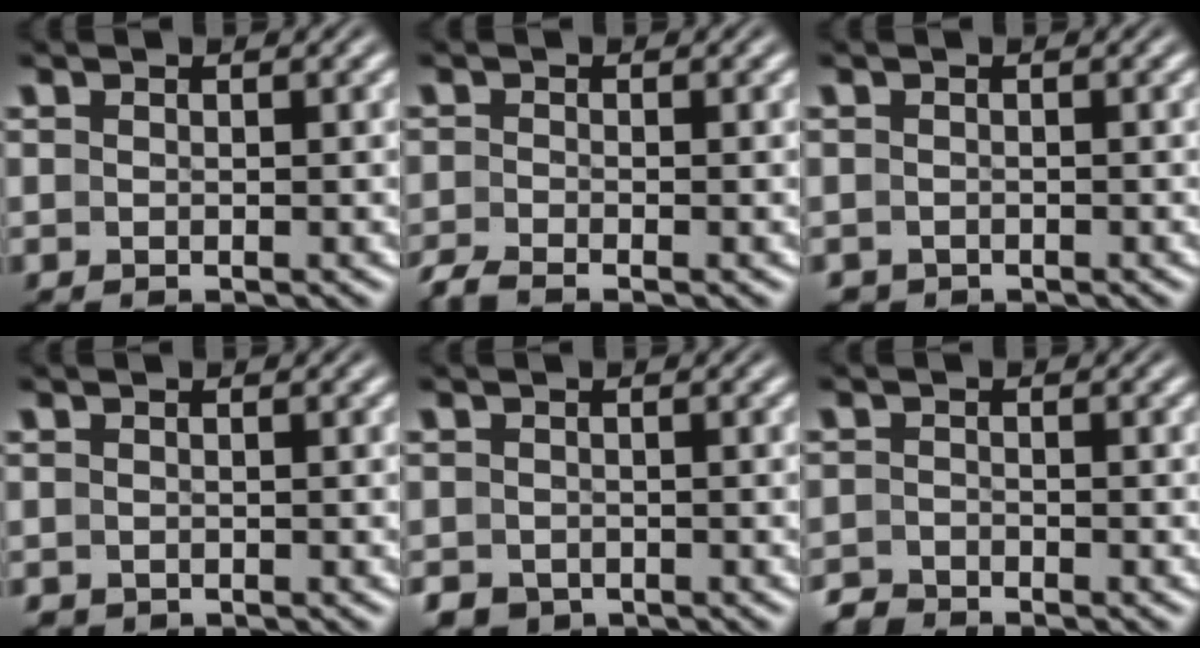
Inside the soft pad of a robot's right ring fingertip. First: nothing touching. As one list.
[{"total": 2.2, "force": [-1.9, 0.7, 0.7], "torque": [-0.015, -0.006, -0.033]}, {"total": 1.8, "force": [-1.4, 1.1, 0.1], "torque": [-0.012, -0.019, -0.016]}, {"total": 1.6, "force": [-1.2, 1.1, 0.2], "torque": [-0.016, -0.017, -0.013]}, {"total": 3.3, "force": [-2.6, 1.9, 0.6], "torque": [-0.015, -0.023, -0.034]}, {"total": 2.1, "force": [-2.0, 0.3, -0.2], "torque": [0.002, -0.010, -0.036]}]